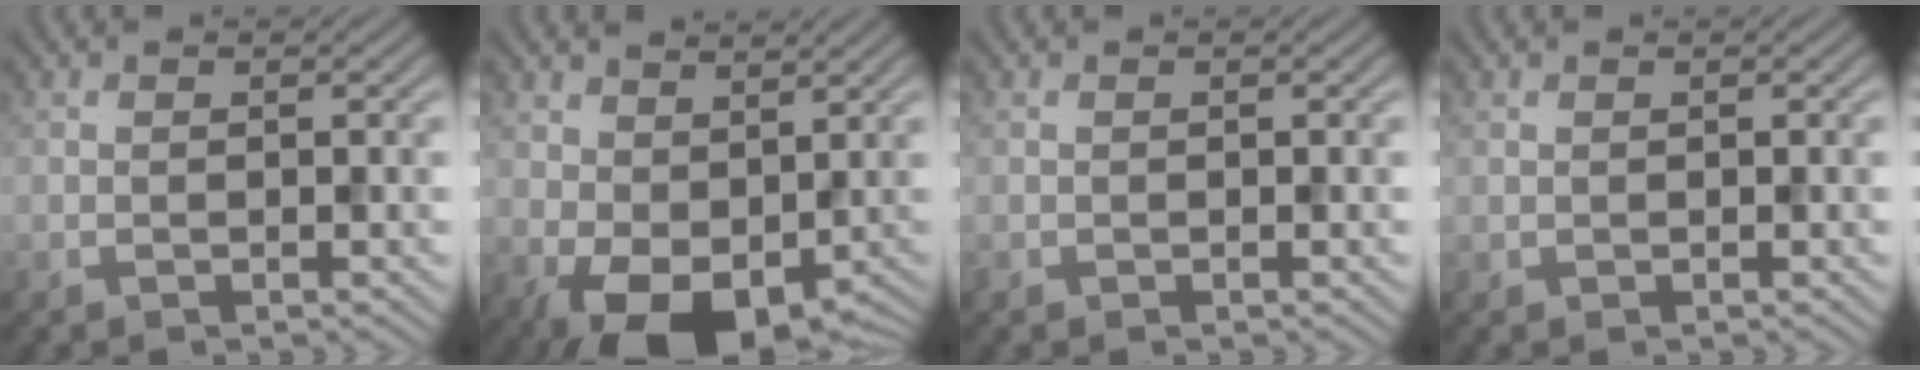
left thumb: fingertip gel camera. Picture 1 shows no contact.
{"total": 8.7, "force": [0.2, 5.5, 6.8], "torque": [-0.126, -0.019, 0.014]}
{"total": 0.0}
{"total": 0.0}